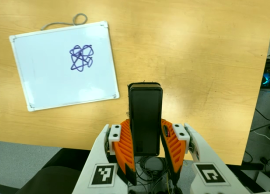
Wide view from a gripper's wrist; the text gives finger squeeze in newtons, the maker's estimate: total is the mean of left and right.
{"total": 6.8, "left": 5.0, "right": 8.7}